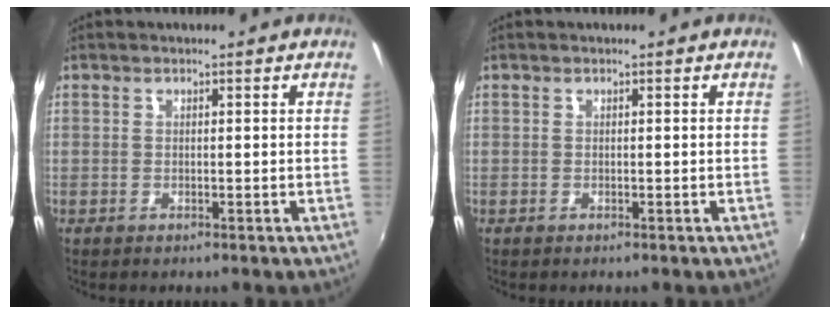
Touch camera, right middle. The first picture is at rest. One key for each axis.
{"total": 0.0}